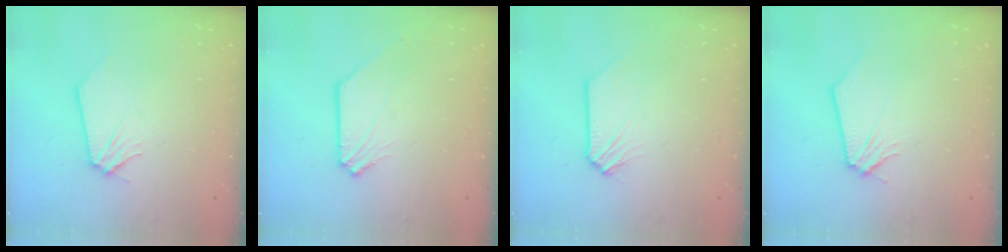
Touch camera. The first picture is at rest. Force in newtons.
{"total": 1.0, "press": 1.0, "slide": 0.1}
{"total": 0.0}
{"total": 0.0}